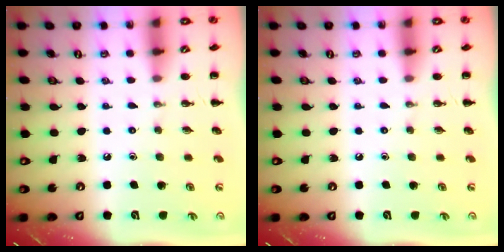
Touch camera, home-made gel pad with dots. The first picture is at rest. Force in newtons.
{"total": 0.0}